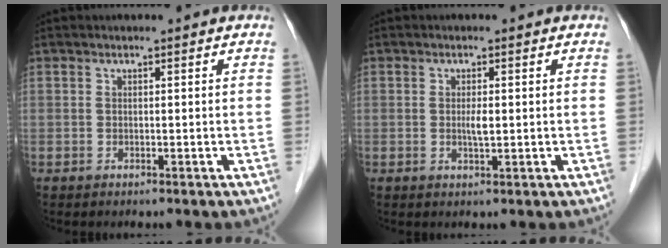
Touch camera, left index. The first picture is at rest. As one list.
[{"total": 1.9, "force": [-1.2, 0.2, 1.5], "torque": [-0.029, -0.007, -0.019]}]